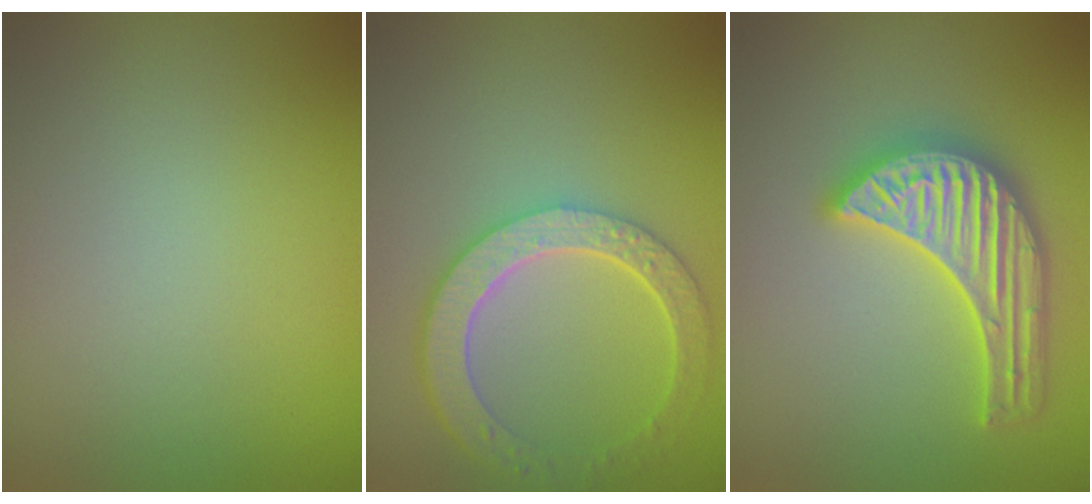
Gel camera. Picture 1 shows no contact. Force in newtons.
{"total": 6.0, "press": 4.6, "slide": 3.9}
{"total": 5.7, "press": 5.6, "slide": 0.6}